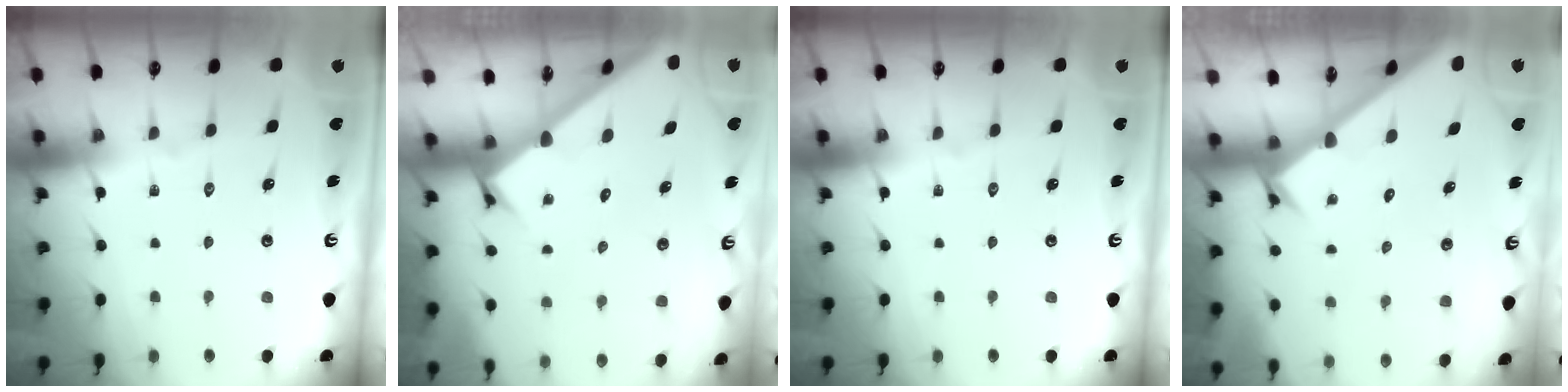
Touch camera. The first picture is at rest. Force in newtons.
{"total": 2.4, "press": 2.4, "slide": 0.2}
{"total": 0.0}
{"total": 2.5, "press": 2.5, "slide": 0.2}